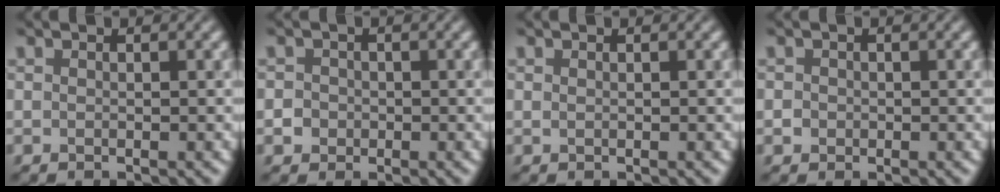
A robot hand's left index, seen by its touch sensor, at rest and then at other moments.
{"total": 2.2, "force": [-0.3, 2.0, 0.7], "torque": [0.003, 0.012, -0.018]}
{"total": 0.0}
{"total": 0.9, "force": [-0.2, 0.8, 0.2], "torque": [0.003, -0.004, -0.005]}